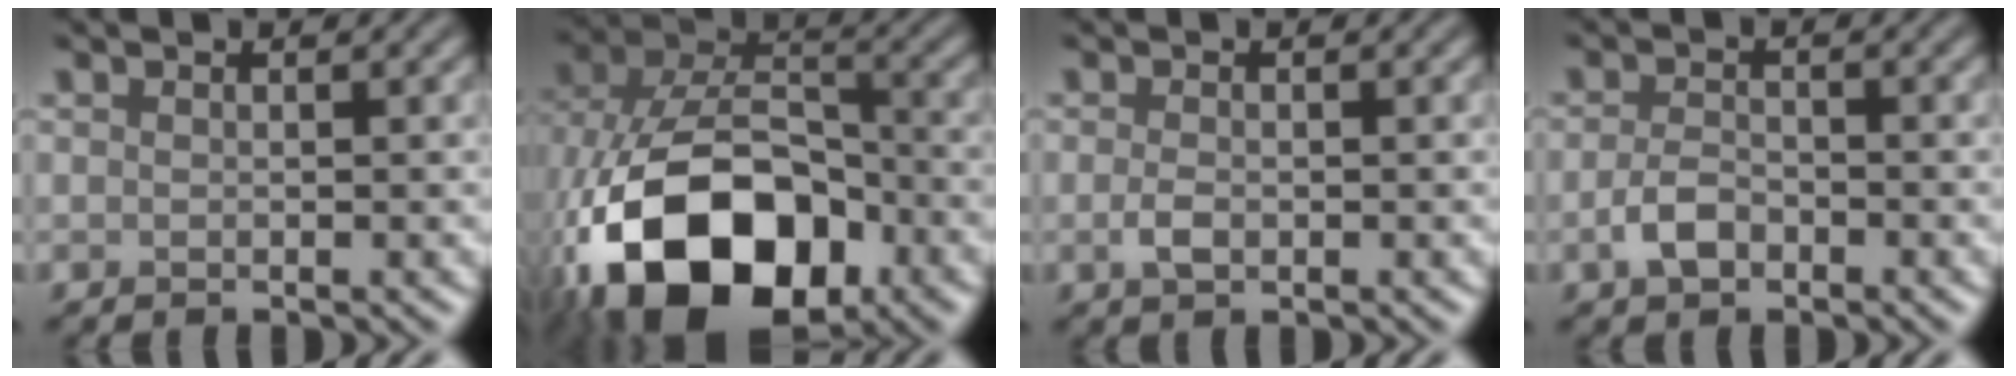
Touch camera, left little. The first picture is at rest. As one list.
[{"total": 17.4, "force": [-7.2, 10.6, 11.7], "torque": [-0.217, -0.032, -0.118]}, {"total": 1.4, "force": [-0.3, 0.8, 1.1], "torque": [-0.025, -0.002, -0.008]}, {"total": 2.3, "force": [-1.1, 1.3, 1.5], "torque": [-0.033, 0.001, -0.026]}]